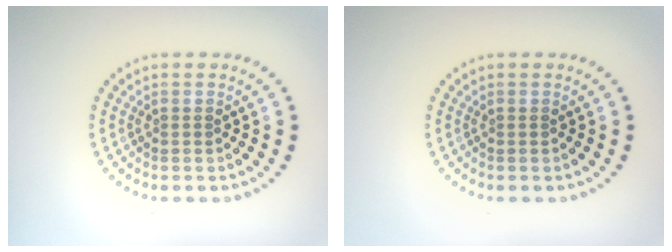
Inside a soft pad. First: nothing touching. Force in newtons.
{"total": 0.0}